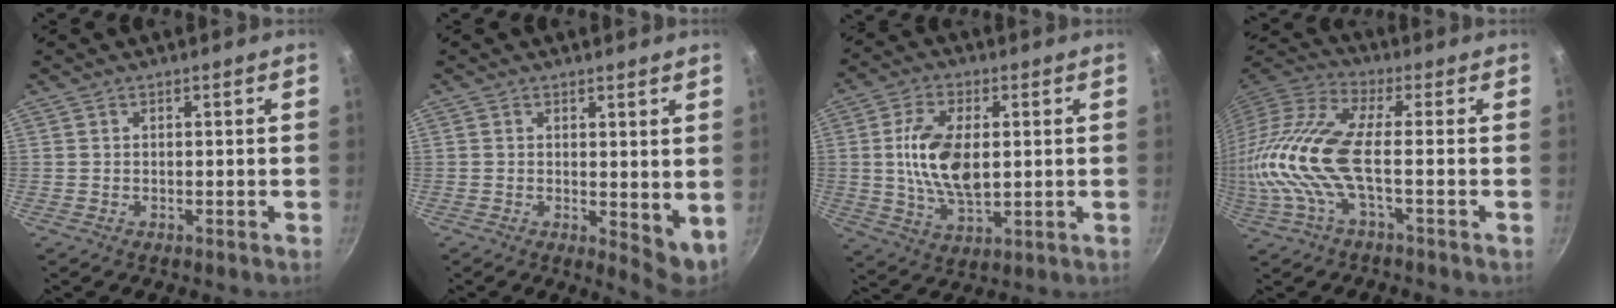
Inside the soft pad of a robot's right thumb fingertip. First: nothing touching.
{"total": 4.5, "force": [0.3, 1.7, 4.2], "torque": [-0.055, -0.015, 0.005]}
{"total": 12.6, "force": [1.2, 6.7, 10.6], "torque": [-0.193, -0.003, 0.024]}
{"total": 17.3, "force": [-1.8, 5.9, 16.1], "torque": [-0.356, 0.012, -0.053]}